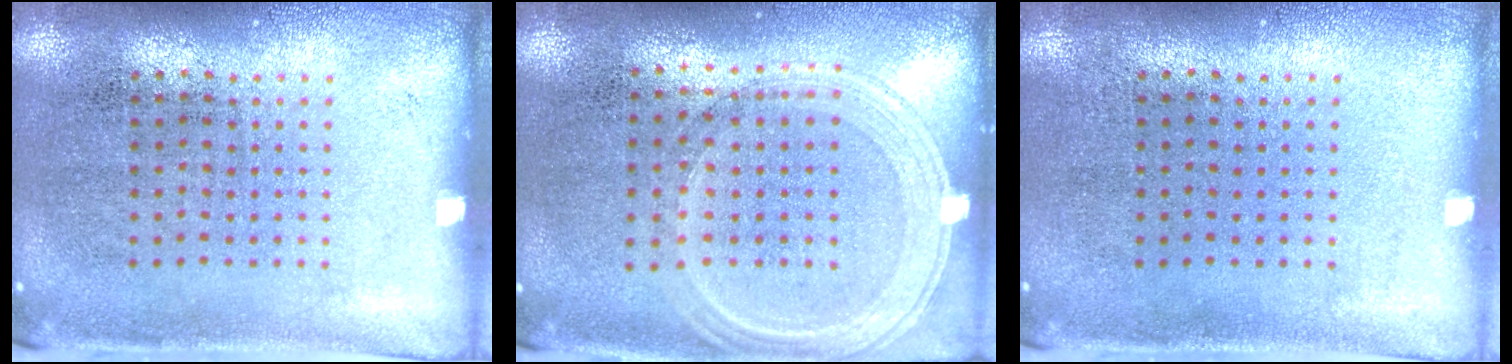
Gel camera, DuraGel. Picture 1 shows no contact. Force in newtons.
{"total": 1.2, "press": 1.2, "slide": 0.4}
{"total": 0.0}